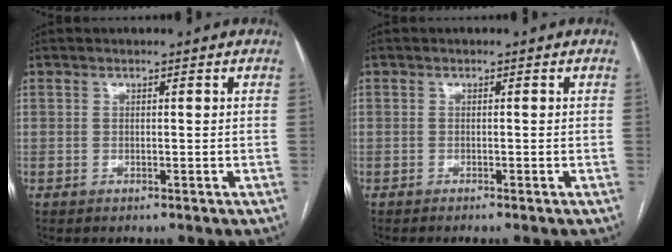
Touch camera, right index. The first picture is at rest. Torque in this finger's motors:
{"motor_torque": [-0.06, 0.12, 0.06, 0.01]}